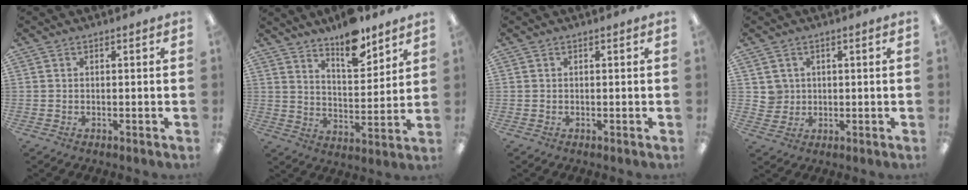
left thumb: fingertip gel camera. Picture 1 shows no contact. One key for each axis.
{"total": 11.5, "fx": 9.3, "fy": 4.0, "fz": 5.5, "tx": -0.069, "ty": -0.064, "tz": 0.162}
{"total": 0.0}
{"total": 3.6, "fx": 1.6, "fy": 3.3, "fz": -0.1, "tx": -0.005, "ty": 0.002, "tz": 0.029}